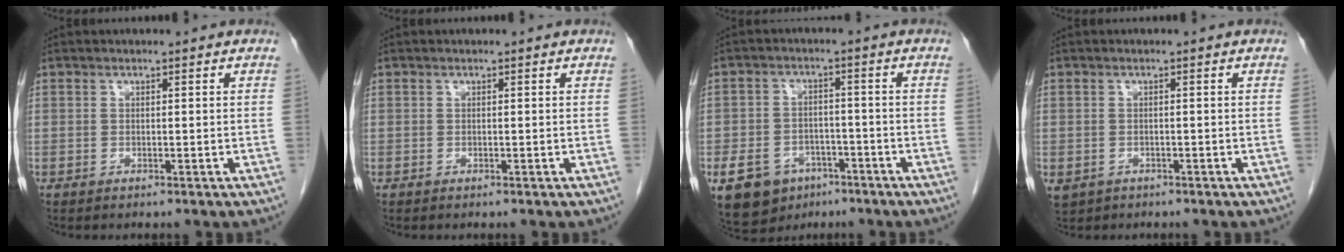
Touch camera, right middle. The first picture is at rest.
{"total": 0.0}
{"total": 14.9, "force": [-7.9, 10.9, 6.4], "torque": [-0.159, 0.004, -0.114]}
{"total": 3.8, "force": [-2.1, 3.0, 0.9], "torque": [-0.022, -0.001, -0.029]}